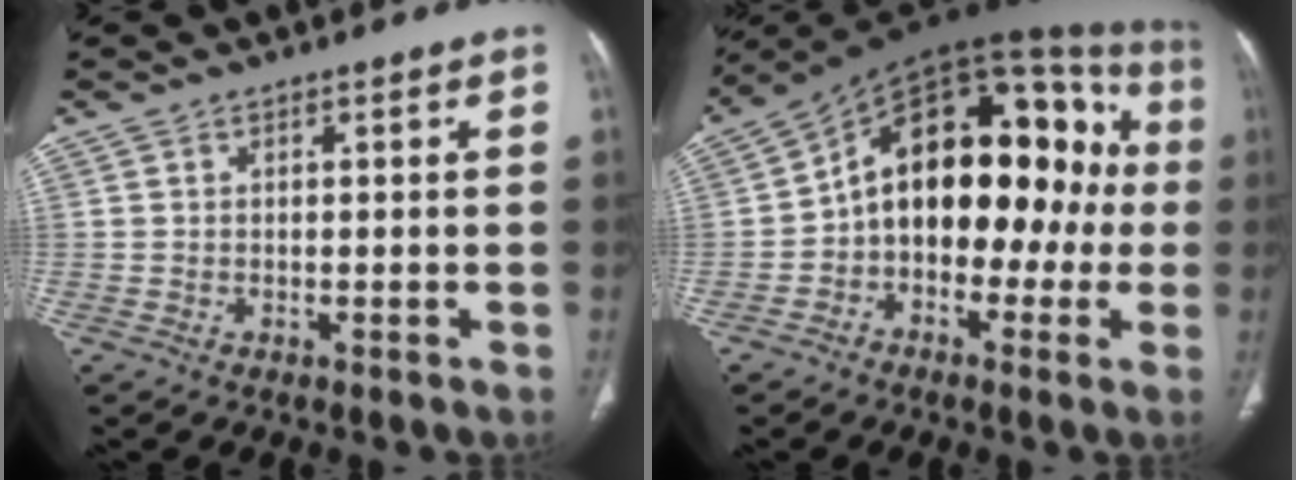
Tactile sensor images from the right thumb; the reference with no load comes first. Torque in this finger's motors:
{"motor_torque": [-0.13, 1.52, 0.61, 0.11, 0.31]}